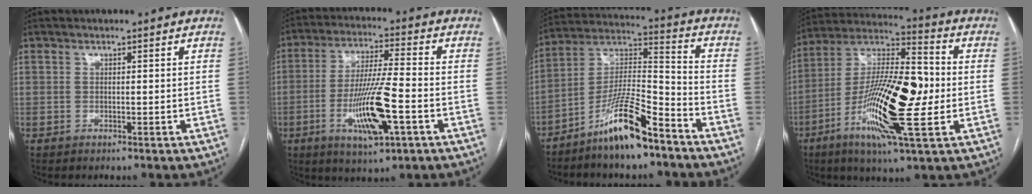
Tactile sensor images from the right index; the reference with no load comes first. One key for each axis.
{"total": 12.6, "fx": -4.1, "fy": 1.5, "fz": 11.8, "tx": -0.227, "ty": -0.011, "tz": -0.071}
{"total": 13.1, "fx": -9.2, "fy": 1.8, "fz": 9.1, "tx": -0.178, "ty": 0.005, "tz": -0.168}
{"total": 20.5, "fx": -3.6, "fy": 3.9, "fz": 19.8, "tx": -0.379, "ty": 0.001, "tz": -0.063}